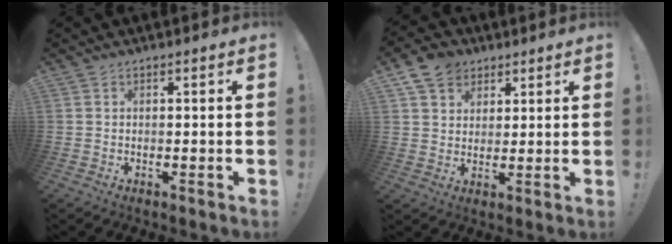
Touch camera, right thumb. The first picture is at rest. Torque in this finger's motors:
{"motor_torque": [-0.39, 0.27, 0.64, 0.48, 0.00]}